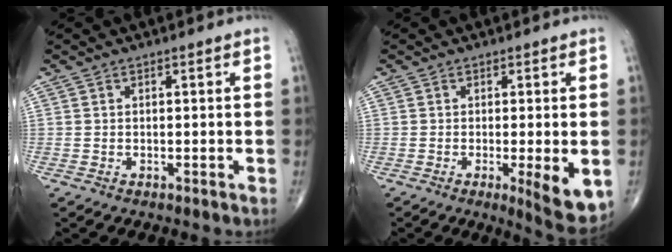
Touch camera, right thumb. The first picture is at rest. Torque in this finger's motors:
{"motor_torque": [0.78, 0.88, 0.62, -0.09, 0.15]}